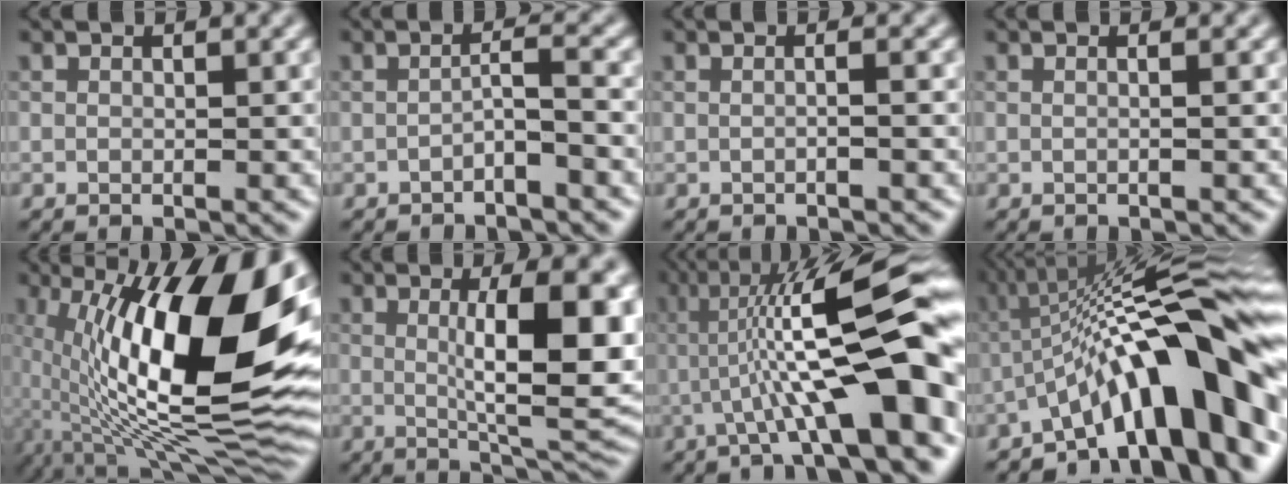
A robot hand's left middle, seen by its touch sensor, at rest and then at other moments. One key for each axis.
{"total": 1.7, "fx": -1.0, "fy": 0.0, "fz": 1.4, "tx": -0.025, "ty": 0.013, "tz": -0.023}
{"total": 1.2, "fx": -0.1, "fy": 0.3, "fz": 1.2, "tx": -0.012, "ty": -0.004, "tz": -0.013}
{"total": 1.0, "fx": 0.1, "fy": 0.4, "fz": 1.0, "tx": -0.009, "ty": -0.003, "tz": -0.010}
{"total": 17.3, "fx": 2.6, "fy": 6.0, "fz": 16.0, "tx": -0.253, "ty": 0.005, "tz": 0.042}
{"total": 10.6, "fx": 1.3, "fy": 2.6, "fz": 10.2, "tx": -0.136, "ty": -0.007, "tz": 0.026}
{"total": 13.2, "fx": -1.0, "fy": 2.2, "fz": 12.9, "tx": -0.197, "ty": 0.035, "tz": -0.018}
{"total": 14.7, "fx": -4.8, "fy": 3.7, "fz": 13.3, "tx": -0.171, "ty": 0.034, "tz": -0.082}